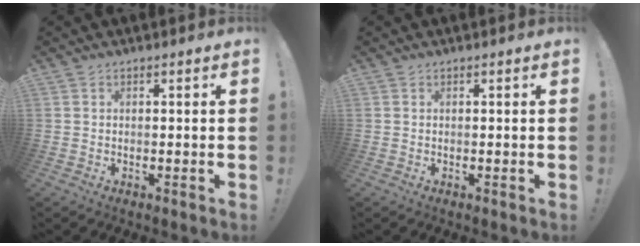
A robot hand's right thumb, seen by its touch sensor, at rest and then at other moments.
{"total": 0.0}